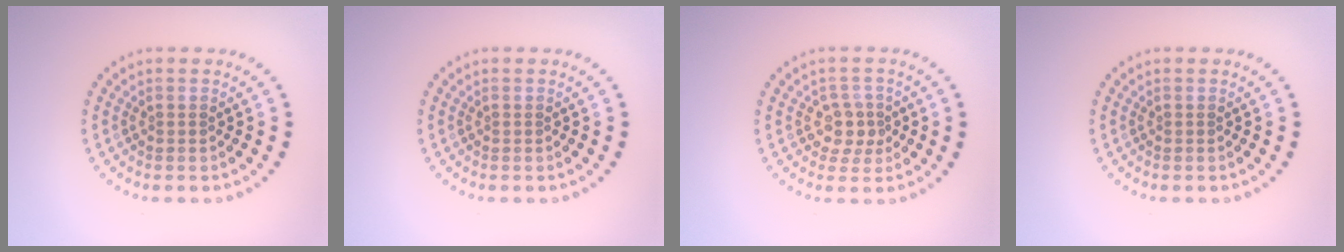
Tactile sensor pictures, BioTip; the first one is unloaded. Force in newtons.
{"total": 0.0}
{"total": 2.4, "press": 2.2, "slide": 1.0}
{"total": 0.0}